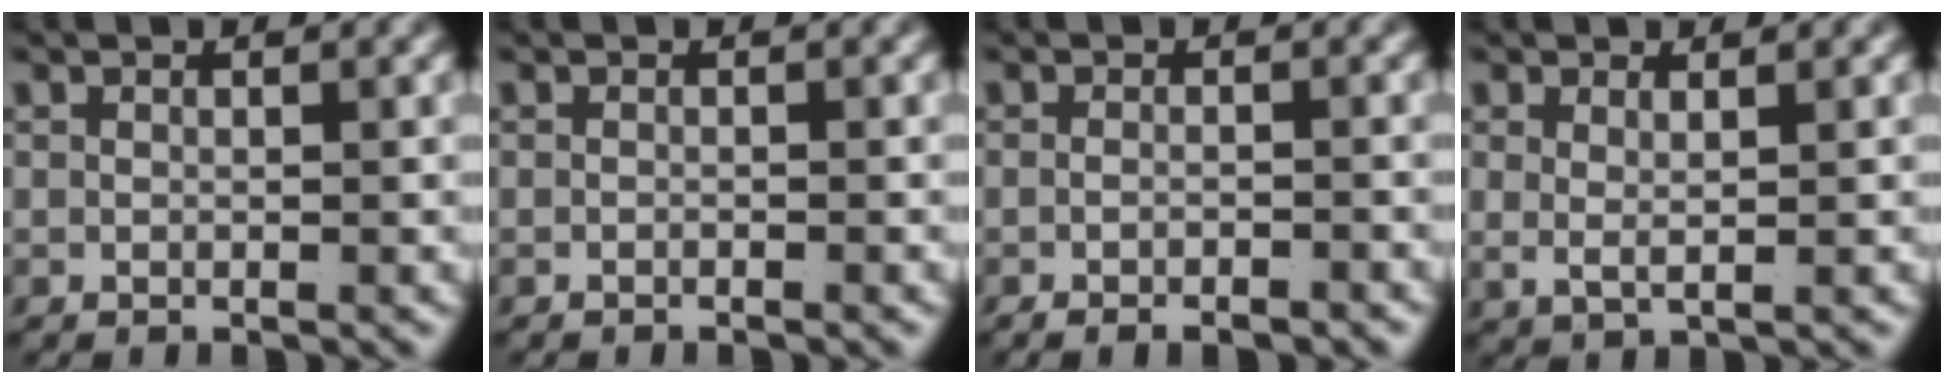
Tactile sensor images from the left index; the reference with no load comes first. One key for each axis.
{"total": 0.6, "fx": -0.5, "fy": -0.3, "fz": 0.0, "tx": -0.004, "ty": -0.003, "tz": -0.007}
{"total": 2.4, "fx": -2.3, "fy": 0.2, "fz": 0.9, "tx": -0.016, "ty": -0.009, "tz": -0.032}
{"total": 1.4, "fx": 0.7, "fy": 0.0, "fz": 1.2, "tx": -0.029, "ty": -0.014, "tz": 0.025}